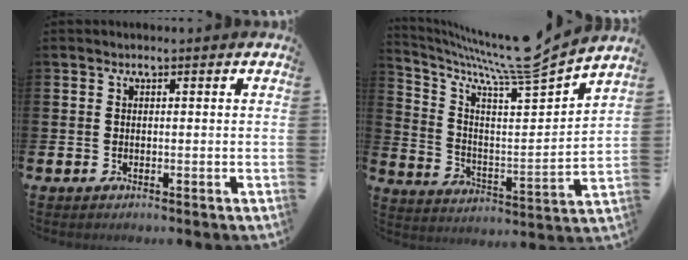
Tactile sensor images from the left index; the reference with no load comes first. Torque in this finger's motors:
{"motor_torque": [0.85, -1.28, 0.12, 0.11]}